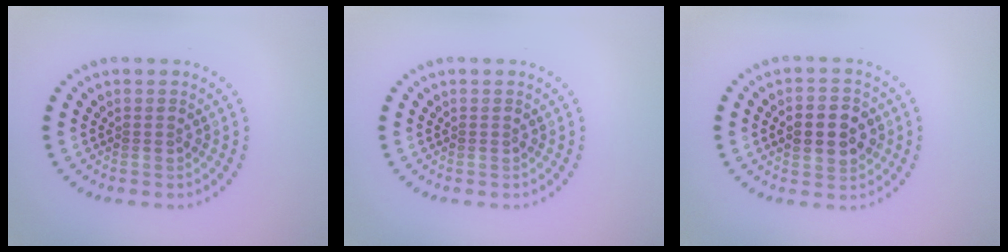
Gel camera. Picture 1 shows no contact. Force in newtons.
{"total": 0.0}
{"total": 4.7, "press": 4.7, "slide": 0.2}